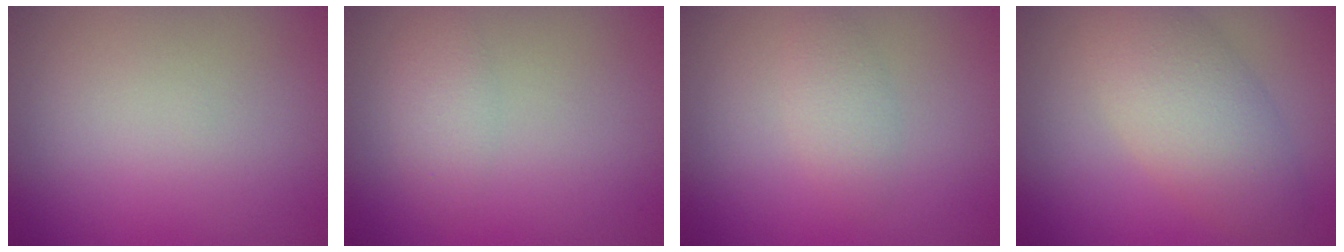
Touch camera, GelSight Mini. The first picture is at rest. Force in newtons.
{"total": 1.8, "press": 1.8, "slide": 0.1}
{"total": 1.9, "press": 1.9, "slide": 0.0}
{"total": 5.7, "press": 5.7, "slide": 0.4}